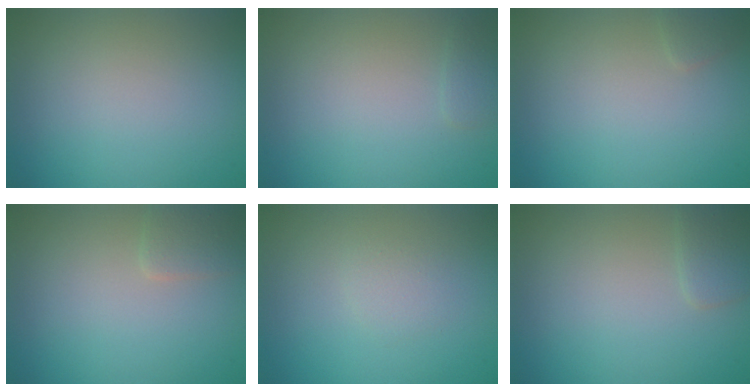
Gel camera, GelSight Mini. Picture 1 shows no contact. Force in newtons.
{"total": 0.8, "press": 0.8, "slide": 0.1}
{"total": 0.7, "press": 0.7, "slide": 0.0}
{"total": 1.4, "press": 1.4, "slide": 0.1}
{"total": 1.0, "press": 1.0, "slide": 0.0}
{"total": 1.4, "press": 1.4, "slide": 0.0}